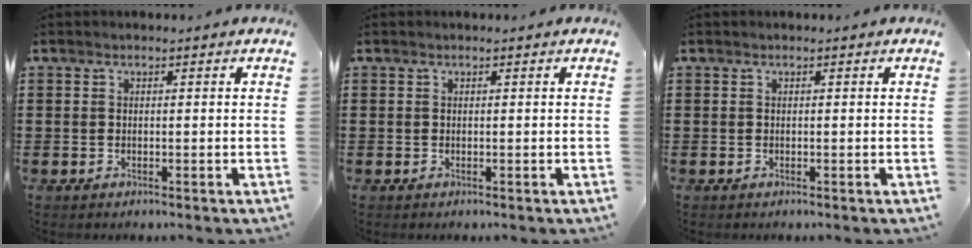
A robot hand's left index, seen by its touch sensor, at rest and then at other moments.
{"total": 0.0}
{"total": 0.0}